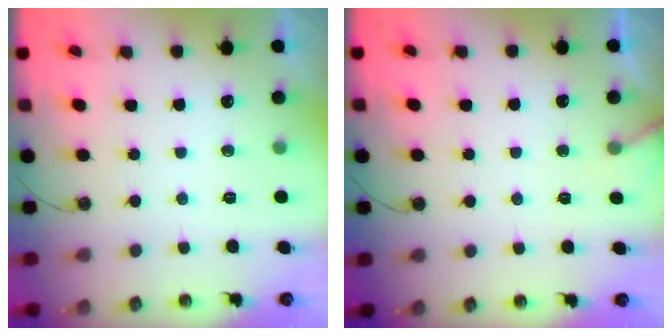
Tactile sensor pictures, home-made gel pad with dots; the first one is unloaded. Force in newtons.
{"total": 4.9, "press": 4.9, "slide": 0.3}